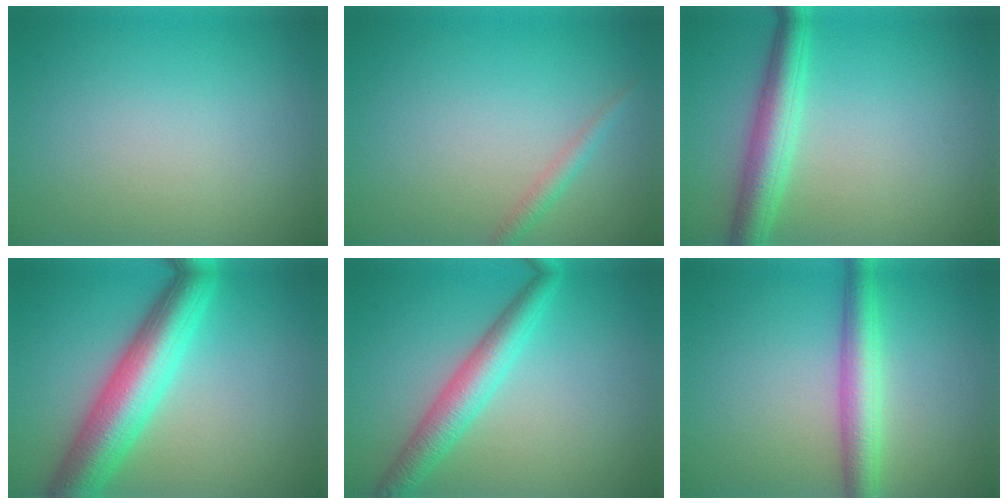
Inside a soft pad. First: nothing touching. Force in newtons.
{"total": 1.3, "press": 1.3, "slide": 0.0}
{"total": 4.3, "press": 4.3, "slide": 0.1}
{"total": 7.5, "press": 7.5, "slide": 0.2}
{"total": 4.0, "press": 4.0, "slide": 0.0}
{"total": 4.0, "press": 4.0, "slide": 0.2}